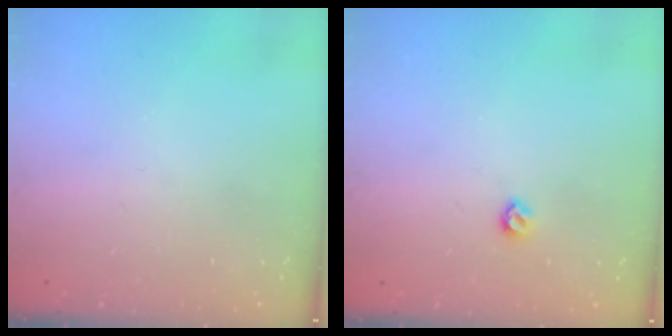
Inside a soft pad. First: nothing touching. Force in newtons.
{"total": 4.9, "press": 4.8, "slide": 0.8}